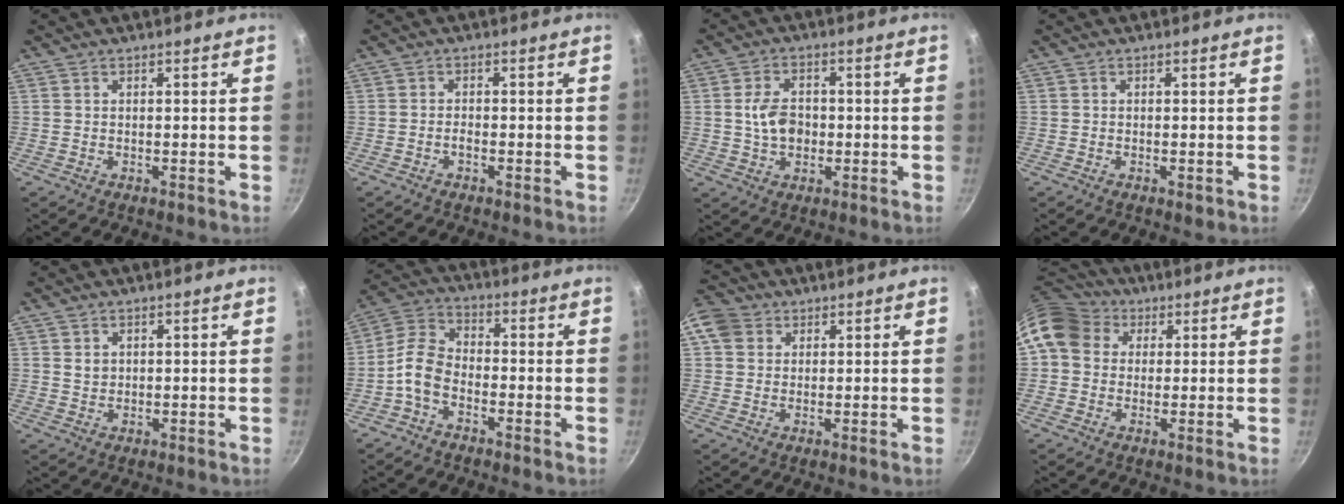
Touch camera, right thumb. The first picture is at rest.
{"total": 1.3, "force": [-0.8, 0.6, 0.8], "torque": [-0.016, 0.012, -0.018]}
{"total": 6.7, "force": [-0.3, 4.8, 4.6], "torque": [-0.065, 0.009, -0.007]}
{"total": 1.1, "force": [-0.4, 0.5, 0.9], "torque": [-0.014, 0.001, -0.008]}
{"total": 1.8, "force": [0.6, 1.5, 0.9], "torque": [-0.009, 0.000, 0.011]}
{"total": 7.4, "force": [-3.3, 4.5, 4.9], "torque": [-0.100, 0.041, -0.081]}
{"total": 6.7, "force": [2.3, 5.6, 2.8], "torque": [-0.035, 0.007, 0.029]}
{"total": 11.2, "force": [3.1, 9.4, 5.4], "torque": [-0.080, 0.021, 0.041]}